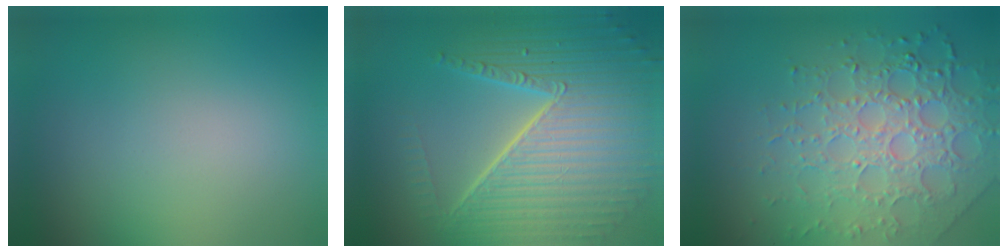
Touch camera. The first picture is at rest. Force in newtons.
{"total": 10.0, "press": 6.3, "slide": 7.8}
{"total": 7.5, "press": 5.3, "slide": 5.3}